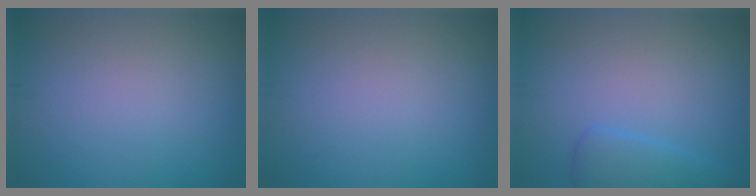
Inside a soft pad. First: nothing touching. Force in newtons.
{"total": 0.0}
{"total": 2.6, "press": 2.6, "slide": 0.2}